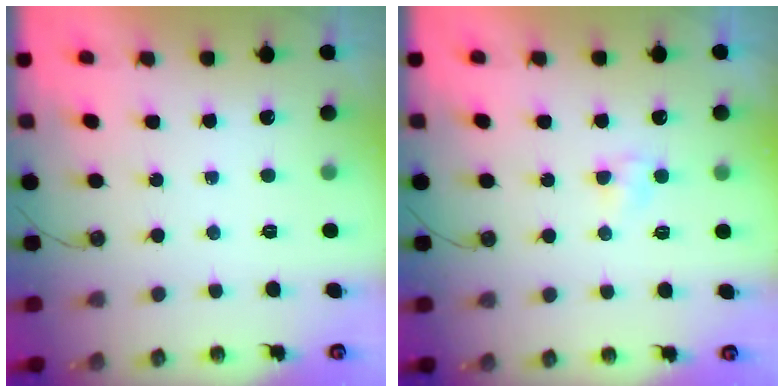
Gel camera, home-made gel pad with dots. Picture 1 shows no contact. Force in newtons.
{"total": 4.0, "press": 3.9, "slide": 0.4}